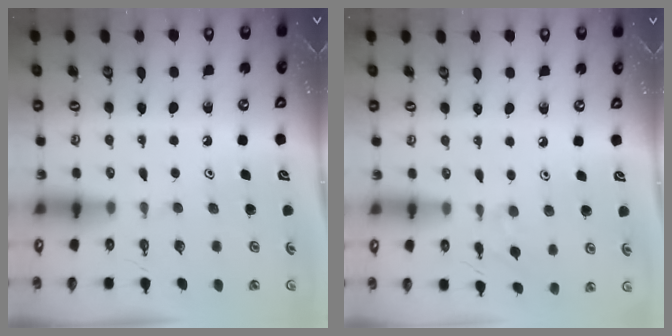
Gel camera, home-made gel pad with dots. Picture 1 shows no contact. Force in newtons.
{"total": 2.8, "press": 2.8, "slide": 0.5}